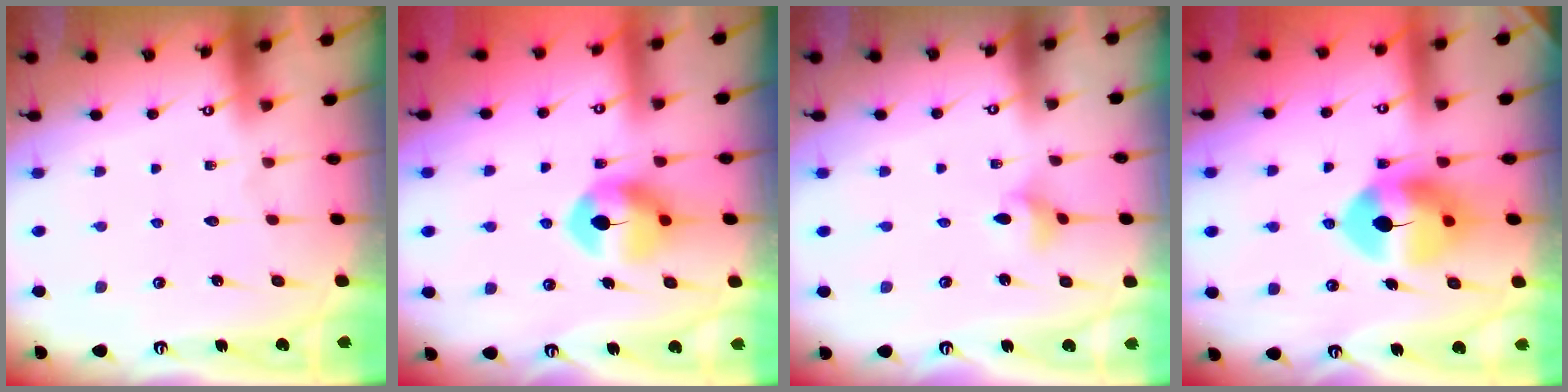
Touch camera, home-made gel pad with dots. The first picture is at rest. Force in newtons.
{"total": 8.6, "press": 8.6, "slide": 0.4}
{"total": 3.0, "press": 3.0, "slide": 0.3}
{"total": 11.2, "press": 11.0, "slide": 1.5}